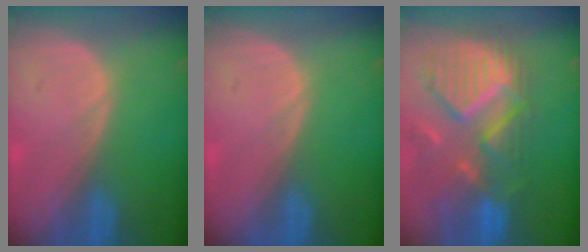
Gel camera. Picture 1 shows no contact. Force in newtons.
{"total": 0.0}
{"total": 12.0, "press": 10.5, "slide": 5.8}